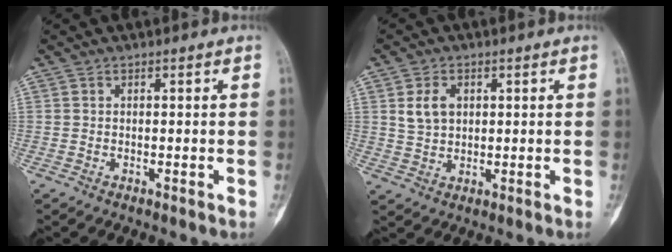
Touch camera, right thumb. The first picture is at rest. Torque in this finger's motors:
{"motor_torque": [0.03, 0.13, 0.67, 0.01, 0.02]}